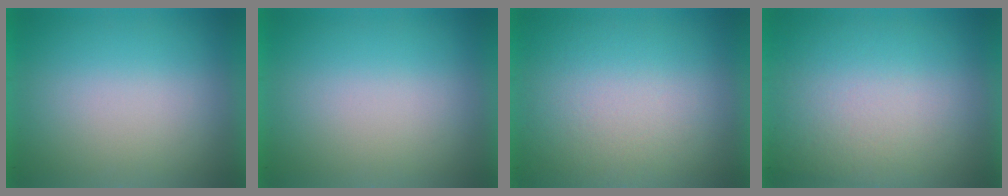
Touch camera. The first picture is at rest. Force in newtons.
{"total": 0.0}
{"total": 4.0}
{"total": 3.0}